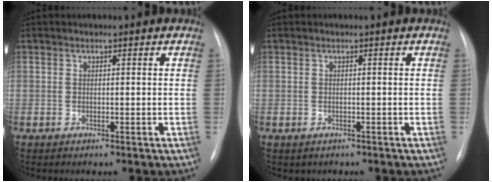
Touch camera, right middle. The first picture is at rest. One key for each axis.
{"total": 0.7, "fx": -0.5, "fy": 0.6, "fz": 0.0, "tx": -0.004, "ty": 0.002, "tz": -0.004}